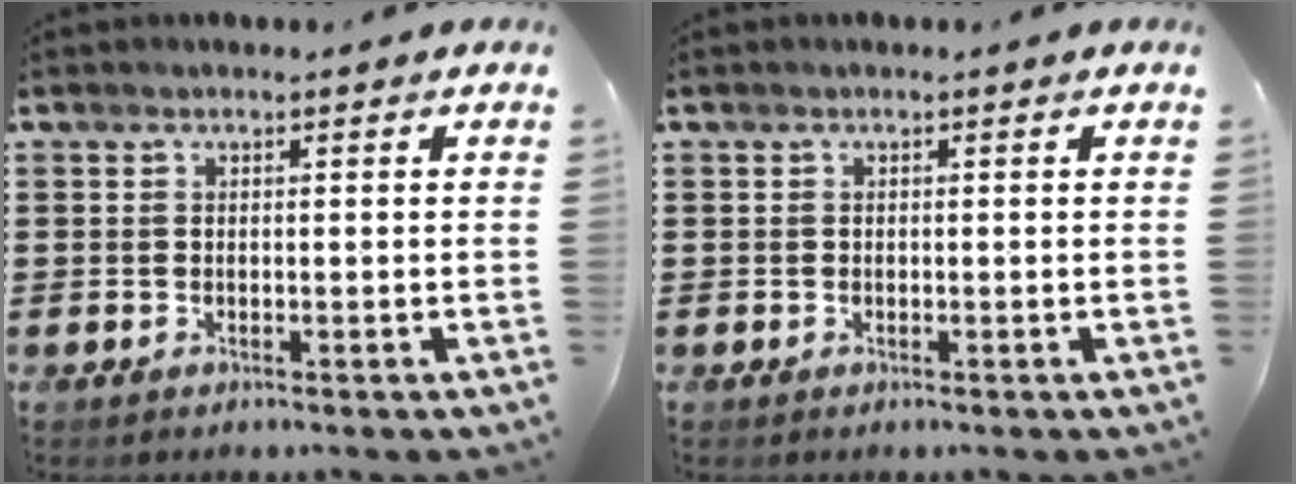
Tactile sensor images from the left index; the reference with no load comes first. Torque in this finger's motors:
{"motor_torque": [-0.24, 0.23, 0.00, -0.01]}